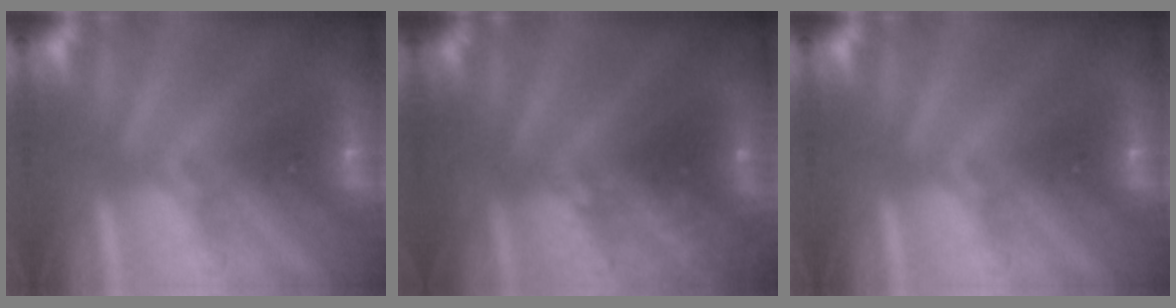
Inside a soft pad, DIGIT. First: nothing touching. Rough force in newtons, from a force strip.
{"total": 2.9}
{"total": 0.0}